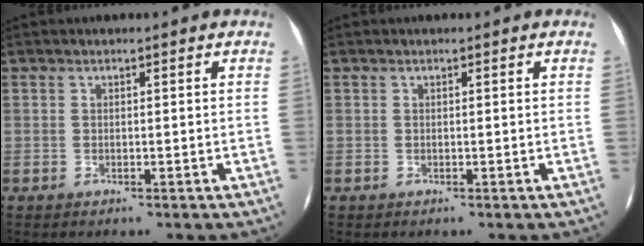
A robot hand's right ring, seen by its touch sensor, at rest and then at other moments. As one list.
[{"total": 0.0}]